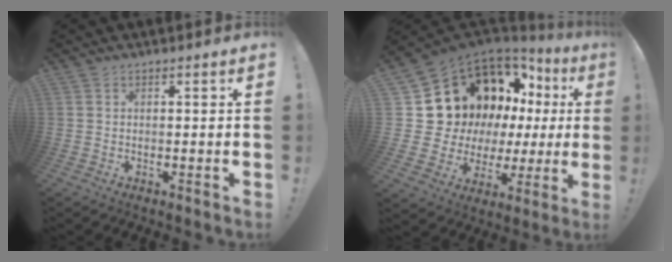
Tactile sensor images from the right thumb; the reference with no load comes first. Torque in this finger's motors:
{"motor_torque": [2.50, 2.51, 0.20, 0.20, 0.32]}